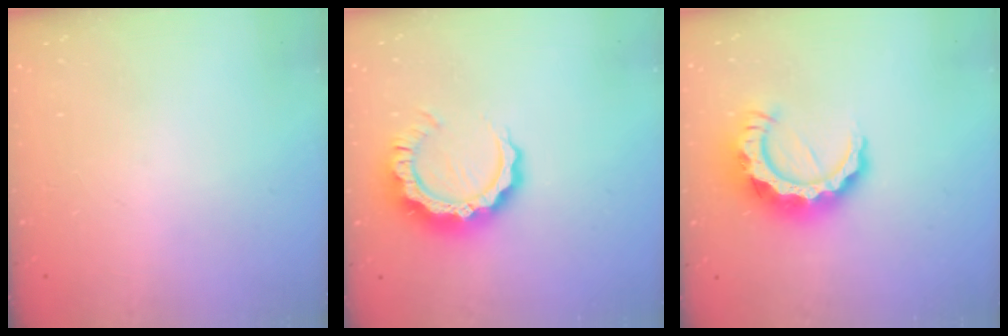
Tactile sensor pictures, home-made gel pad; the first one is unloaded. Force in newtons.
{"total": 10.4, "press": 10.3, "slide": 1.2}
{"total": 12.4, "press": 12.3, "slide": 1.4}